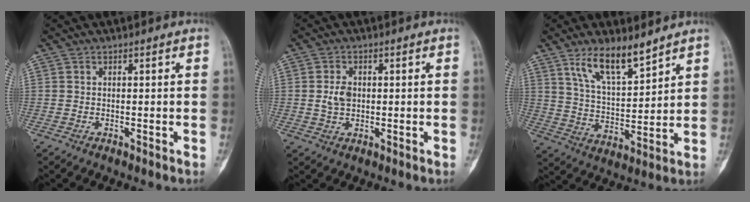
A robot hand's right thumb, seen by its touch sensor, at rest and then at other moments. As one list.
[{"total": 3.7, "force": [0.2, 2.6, 2.6], "torque": [-0.042, 0.003, 0.002]}, {"total": 10.7, "force": [7.6, 3.4, 6.7], "torque": [-0.109, -0.051, 0.149]}]